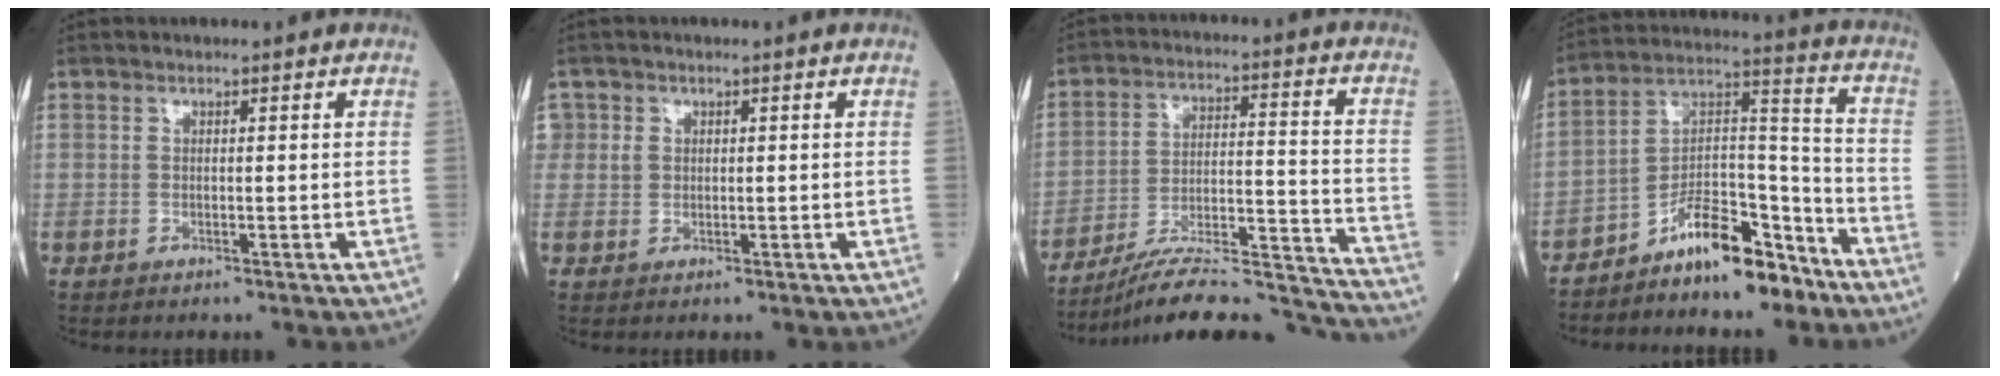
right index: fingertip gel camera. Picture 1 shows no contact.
{"total": 2.0, "force": [0.7, 1.9, 0.0], "torque": [0.015, 0.010, 0.009]}
{"total": 21.5, "force": [-20.2, 0.4, 7.2], "torque": [-0.084, 0.014, -0.302]}
{"total": 11.2, "force": [-8.6, 3.6, 6.3], "torque": [-0.101, 0.033, -0.150]}